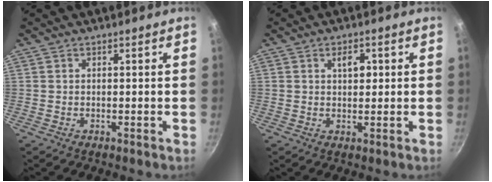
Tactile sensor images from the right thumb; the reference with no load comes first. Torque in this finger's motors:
{"motor_torque": [-0.23, 0.33, 0.03, -0.10, -0.01]}